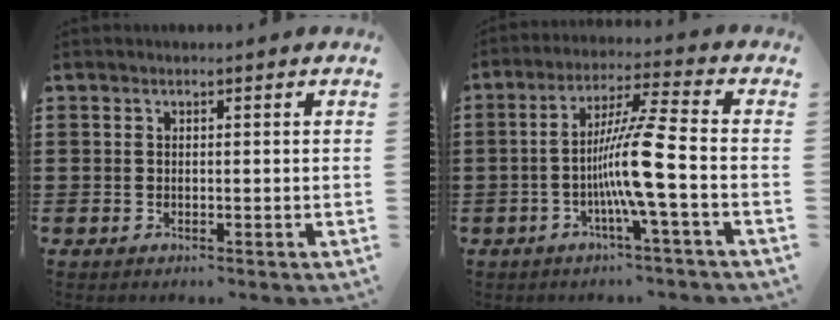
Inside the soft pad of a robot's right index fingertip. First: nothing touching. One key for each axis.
{"total": 9.8, "fx": -2.7, "fy": -0.7, "fz": 9.4, "tx": -0.183, "ty": -0.013, "tz": -0.059}